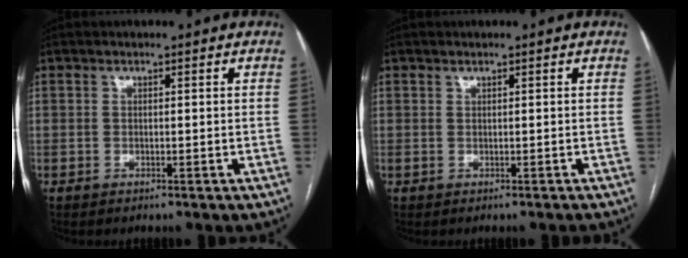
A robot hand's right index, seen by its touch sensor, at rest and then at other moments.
{"total": 0.0}